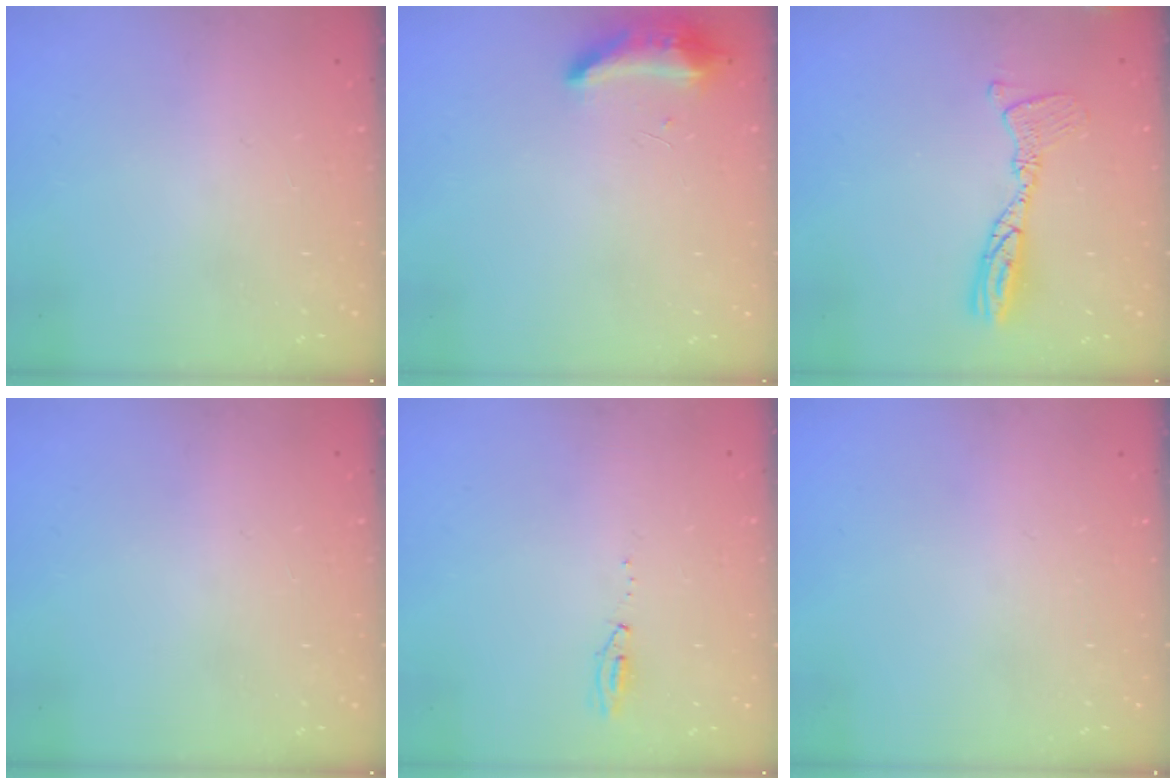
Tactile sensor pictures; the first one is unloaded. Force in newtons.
{"total": 18.6, "press": 10.8, "slide": 15.1}
{"total": 12.4, "press": 12.4, "slide": 1.1}
{"total": 0.0}
{"total": 5.0, "press": 3.7, "slide": 3.3}
{"total": 0.0}